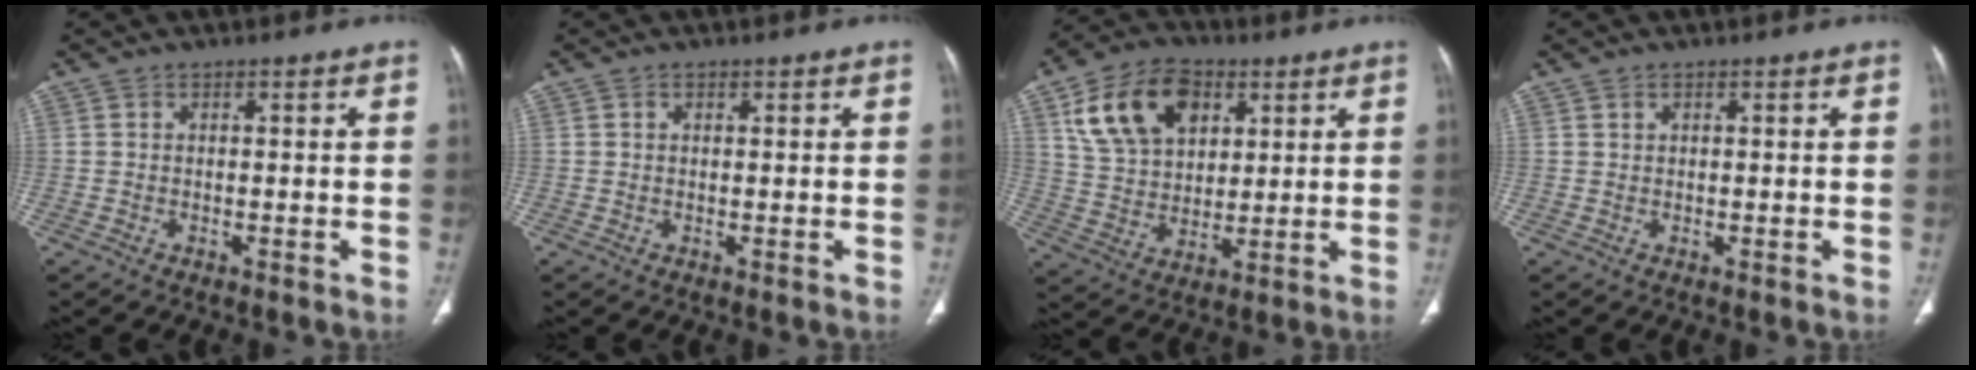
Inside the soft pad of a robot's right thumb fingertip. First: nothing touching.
{"total": 0.7, "force": [0.4, 0.5, 0.4], "torque": [-0.005, -0.001, 0.005]}
{"total": 15.9, "force": [6.6, 10.6, 9.8], "torque": [-0.150, -0.009, 0.124]}
{"total": 0.8, "force": [0.5, 0.5, 0.4], "torque": [-0.004, -0.003, 0.008]}